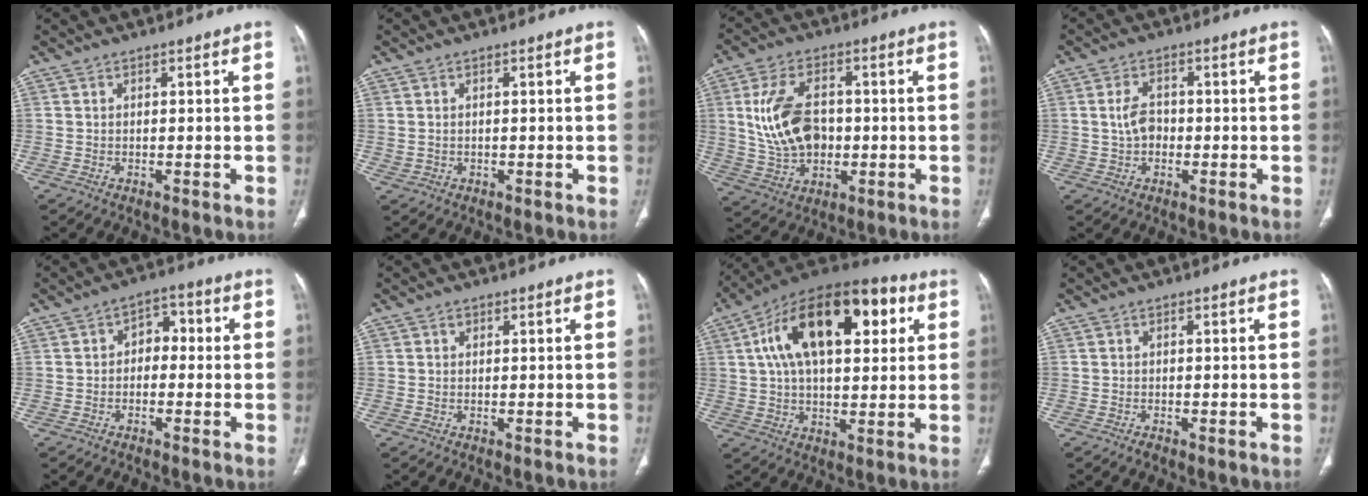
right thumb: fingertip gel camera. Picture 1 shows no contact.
{"total": 3.0, "force": [-0.2, 2.9, 0.8], "torque": [-0.010, 0.005, 0.007]}
{"total": 13.6, "force": [0.5, 9.1, 10.1], "torque": [-0.177, 0.009, 0.021]}
{"total": 4.3, "force": [-0.2, 3.1, 3.0], "torque": [-0.055, 0.013, -0.009]}
{"total": 4.9, "force": [-0.3, 3.5, 3.4], "torque": [-0.025, 0.024, -0.017]}
{"total": 0.7, "force": [0.3, 0.6, 0.2], "torque": [0.001, 0.000, 0.005]}
{"total": 24.4, "force": [7.3, 12.3, 19.8], "torque": [-0.310, 0.023, 0.108]}
{"total": 1.1, "force": [-0.5, 0.5, 0.8], "torque": [-0.014, -0.001, -0.008]}